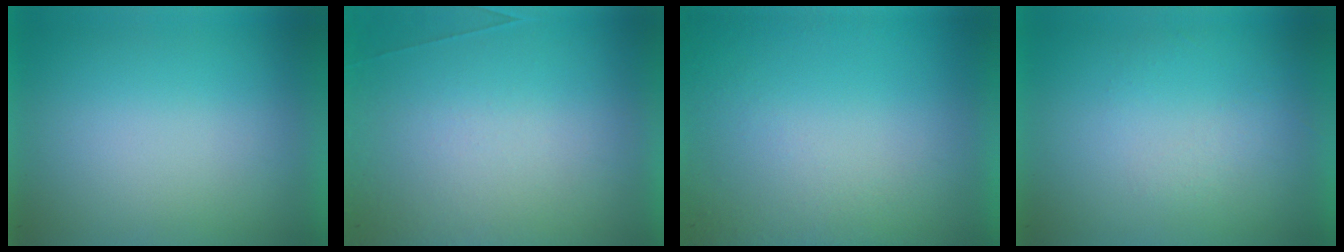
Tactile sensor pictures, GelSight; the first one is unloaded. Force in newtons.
{"total": 6.9}
{"total": 5.0}
{"total": 1.2}